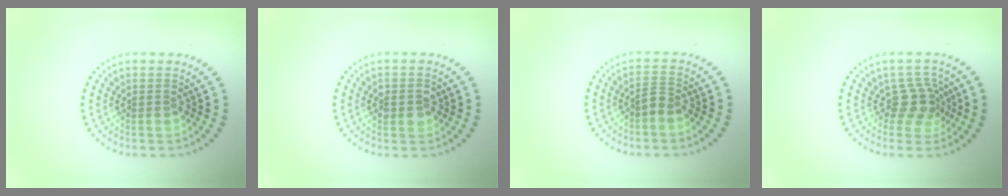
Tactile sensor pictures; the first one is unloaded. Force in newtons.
{"total": 1.6, "press": 1.6, "slide": 0.2}
{"total": 1.4, "press": 1.1, "slide": 0.9}
{"total": 2.6, "press": 2.1, "slide": 1.7}